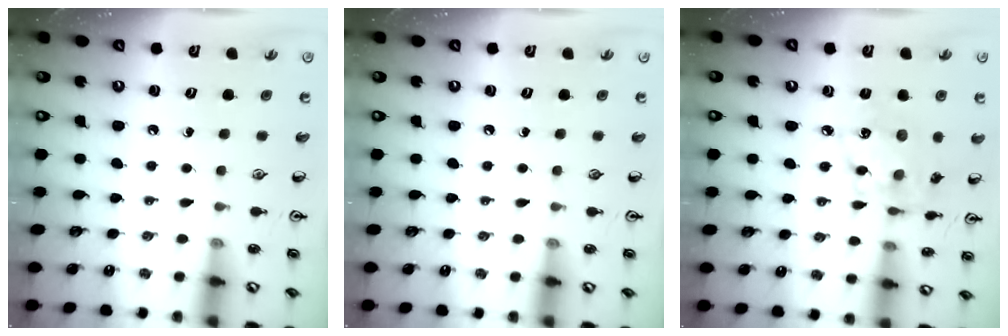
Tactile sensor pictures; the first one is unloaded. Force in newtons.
{"total": 0.0}
{"total": 11.0, "press": 11.0, "slide": 0.6}